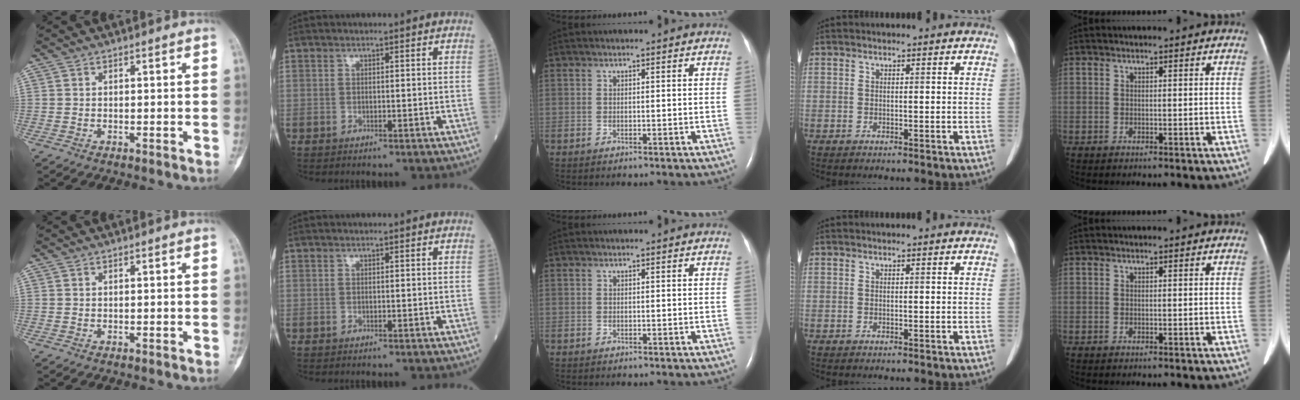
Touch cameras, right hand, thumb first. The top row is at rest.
{}